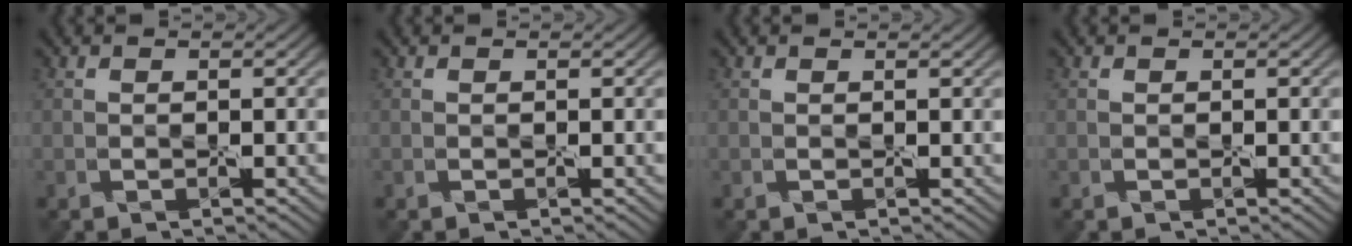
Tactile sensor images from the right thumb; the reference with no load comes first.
{"total": 0.0}
{"total": 0.5, "force": [0.3, -0.2, -0.4], "torque": [0.007, 0.000, 0.006]}
{"total": 0.0}